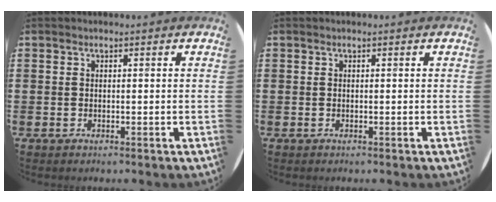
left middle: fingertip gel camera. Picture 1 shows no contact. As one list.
[{"total": 0.0}]